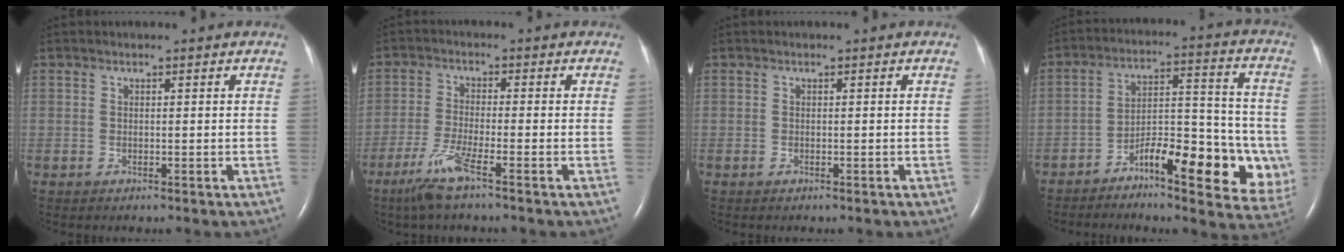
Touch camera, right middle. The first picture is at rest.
{"total": 5.6, "force": [-3.7, -0.2, 4.3], "torque": [-0.096, -0.014, -0.078]}
{"total": 0.0}
{"total": 14.8, "force": [-6.2, 4.1, 12.8], "torque": [-0.171, 0.023, -0.087]}